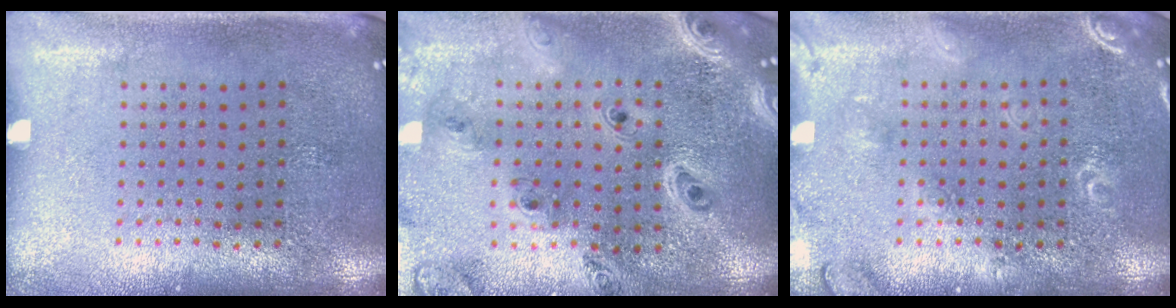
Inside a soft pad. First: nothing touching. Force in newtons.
{"total": 2.3, "press": 2.1, "slide": 1.0}
{"total": 2.8, "press": 2.7, "slide": 0.4}